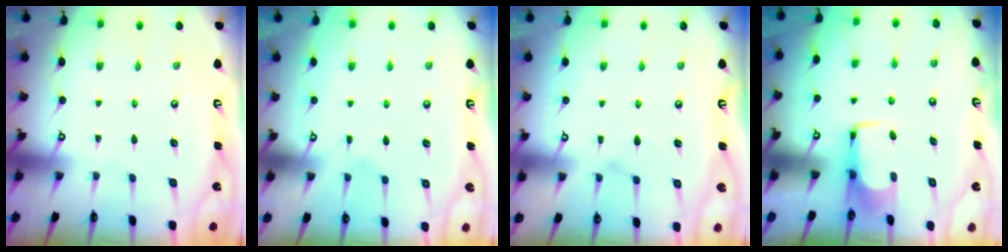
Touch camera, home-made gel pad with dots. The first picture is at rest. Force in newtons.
{"total": 2.9, "press": 2.6, "slide": 1.3}
{"total": 2.0, "press": 1.6, "slide": 1.1}
{"total": 1.7, "press": 1.6, "slide": 0.6}